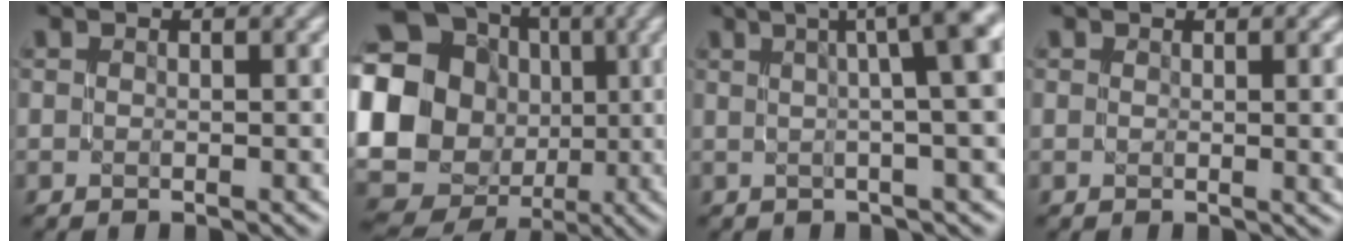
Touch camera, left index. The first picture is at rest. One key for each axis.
{"total": 24.0, "fx": -0.5, "fy": 22.5, "fz": 8.6, "tx": -0.201, "ty": 0.008, "tz": -0.066}
{"total": 11.9, "fx": 3.4, "fy": 4.2, "fz": 10.6, "tx": -0.084, "ty": 0.058, "tz": 0.021}
{"total": 2.8, "fx": 0.6, "fy": 0.9, "fz": 2.6, "tx": -0.025, "ty": -0.001, "tz": 0.010}